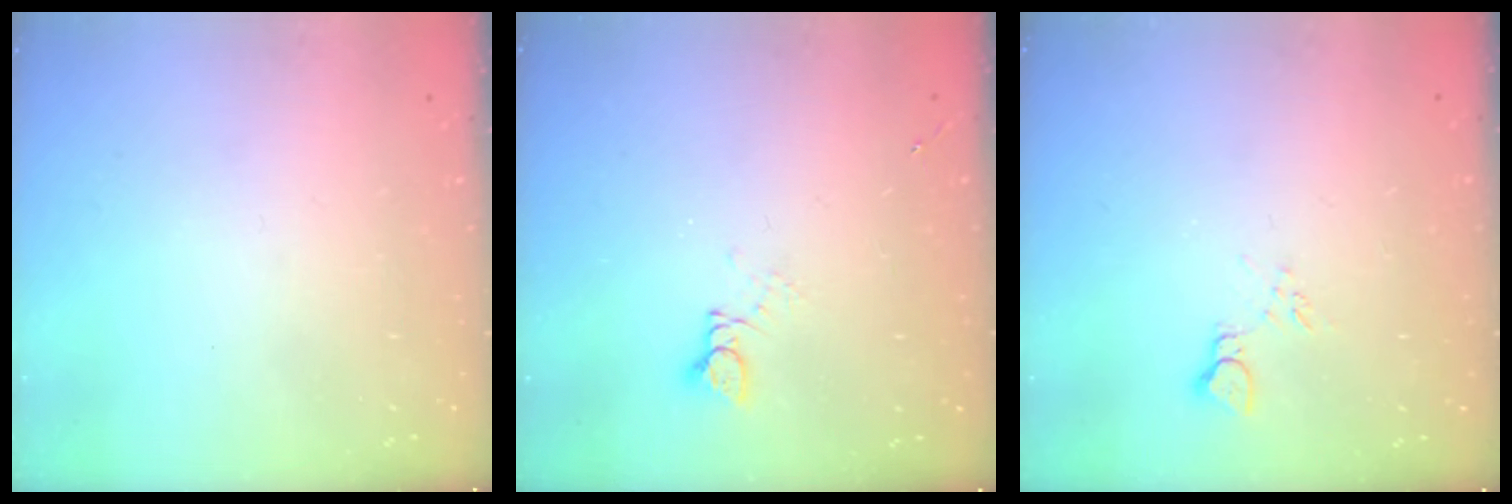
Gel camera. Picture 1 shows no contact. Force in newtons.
{"total": 2.4, "press": 2.4, "slide": 0.2}
{"total": 4.7, "press": 4.6, "slide": 0.7}